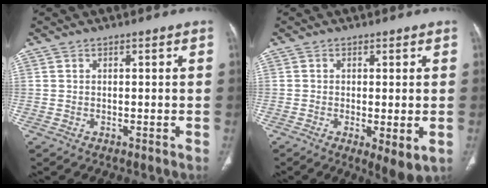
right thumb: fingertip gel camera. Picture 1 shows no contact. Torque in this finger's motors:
{"motor_torque": [-0.06, 0.14, -0.09, -0.13, 0.00]}